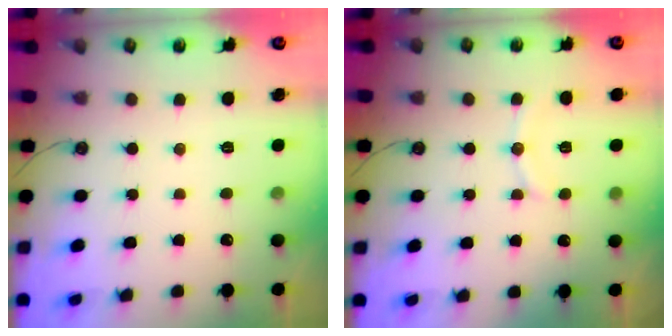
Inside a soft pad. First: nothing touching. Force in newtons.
{"total": 6.8, "press": 6.7, "slide": 1.6}